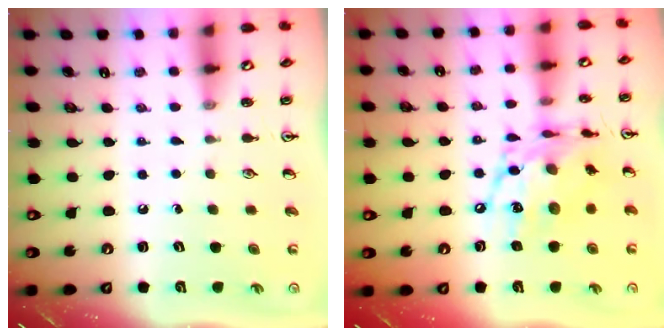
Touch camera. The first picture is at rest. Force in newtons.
{"total": 14.4, "press": 14.4, "slide": 1.1}